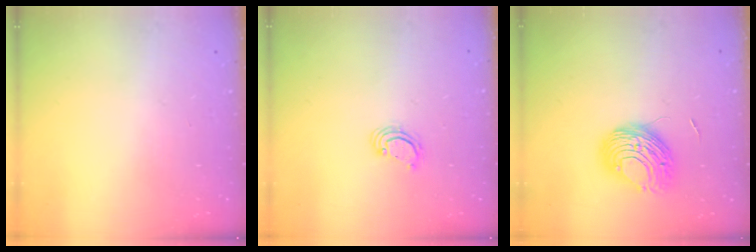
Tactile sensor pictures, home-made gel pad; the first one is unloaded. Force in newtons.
{"total": 2.2, "press": 2.2, "slide": 0.2}
{"total": 9.5, "press": 9.5, "slide": 0.7}